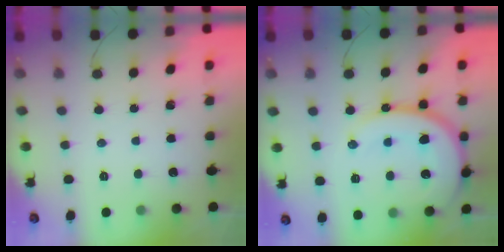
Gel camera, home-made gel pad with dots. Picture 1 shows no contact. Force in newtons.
{"total": 17.8, "press": 17.7, "slide": 1.8}